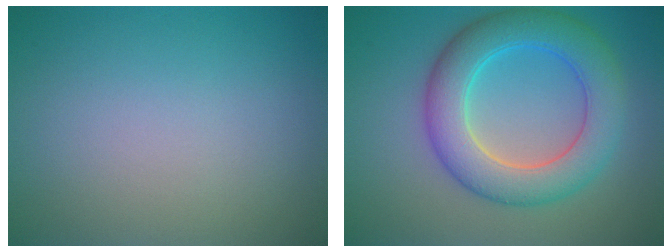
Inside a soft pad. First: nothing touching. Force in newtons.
{"total": 7.2, "press": 7.2, "slide": 0.1}